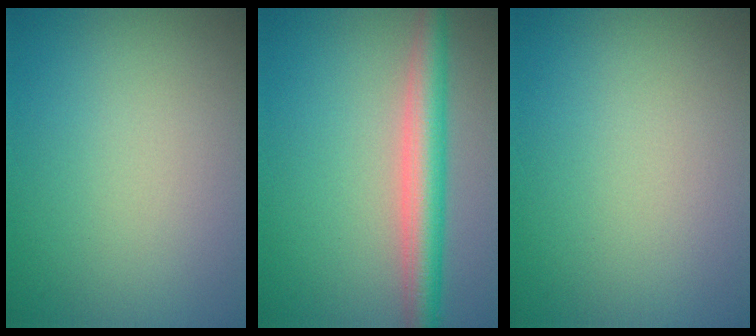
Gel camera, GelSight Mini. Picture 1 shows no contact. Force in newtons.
{"total": 4.6, "press": 4.6, "slide": 0.1}
{"total": 0.0}